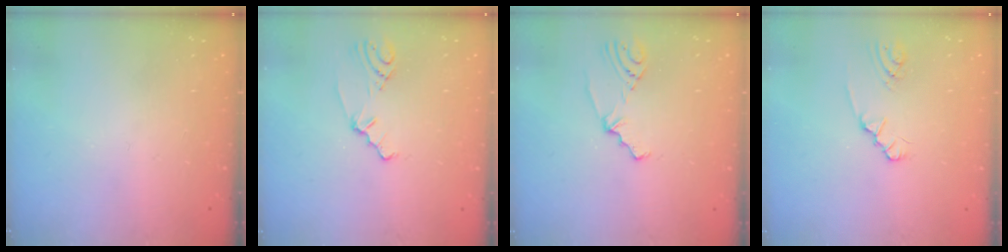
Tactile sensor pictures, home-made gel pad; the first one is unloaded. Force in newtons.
{"total": 1.8, "press": 1.7, "slide": 0.5}
{"total": 2.3, "press": 1.9, "slide": 1.4}
{"total": 1.7, "press": 1.6, "slide": 0.3}